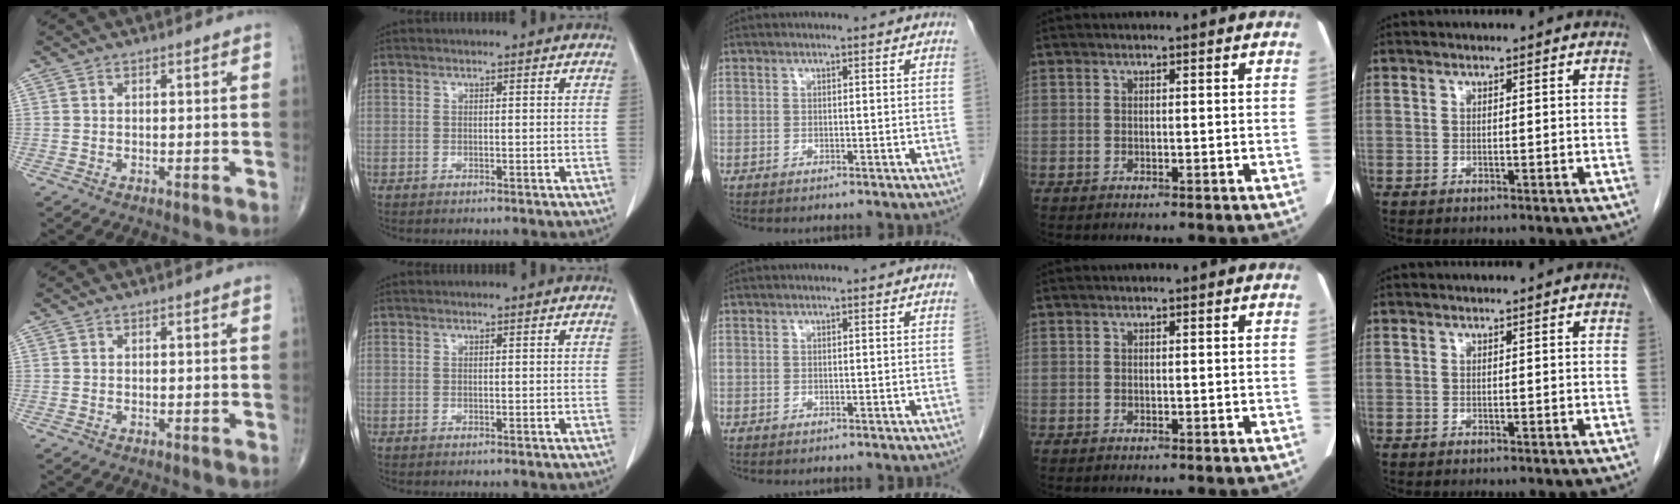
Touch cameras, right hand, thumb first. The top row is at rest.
{}